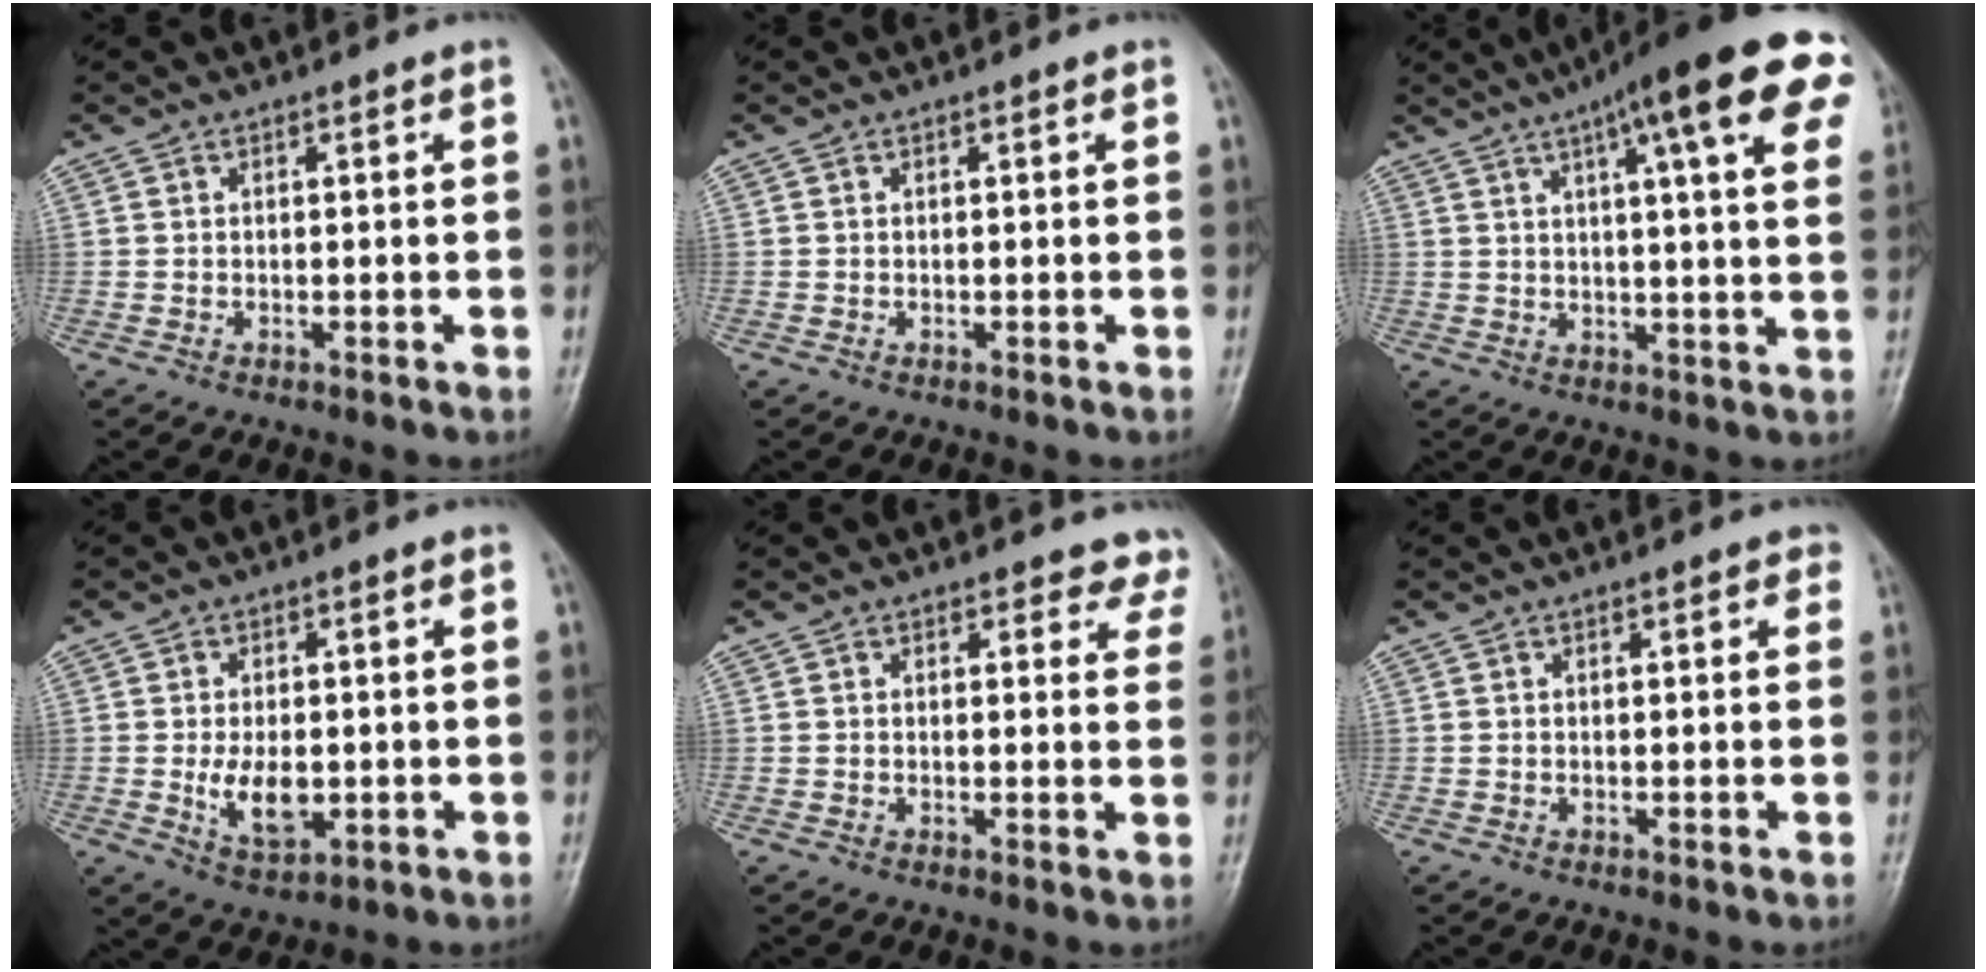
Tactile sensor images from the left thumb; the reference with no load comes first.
{"total": 0.0}
{"total": 20.4, "force": [10.2, 4.1, 17.1], "torque": [-0.234, 0.006, 0.125]}
{"total": 7.1, "force": [-0.8, 4.0, 5.8], "torque": [-0.092, -0.010, -0.005]}
{"total": 5.4, "force": [4.8, 2.4, 0.8], "torque": [0.036, -0.021, 0.033]}
{"total": 1.7, "force": [0.9, 0.8, 1.2], "torque": [-0.007, 0.000, 0.008]}